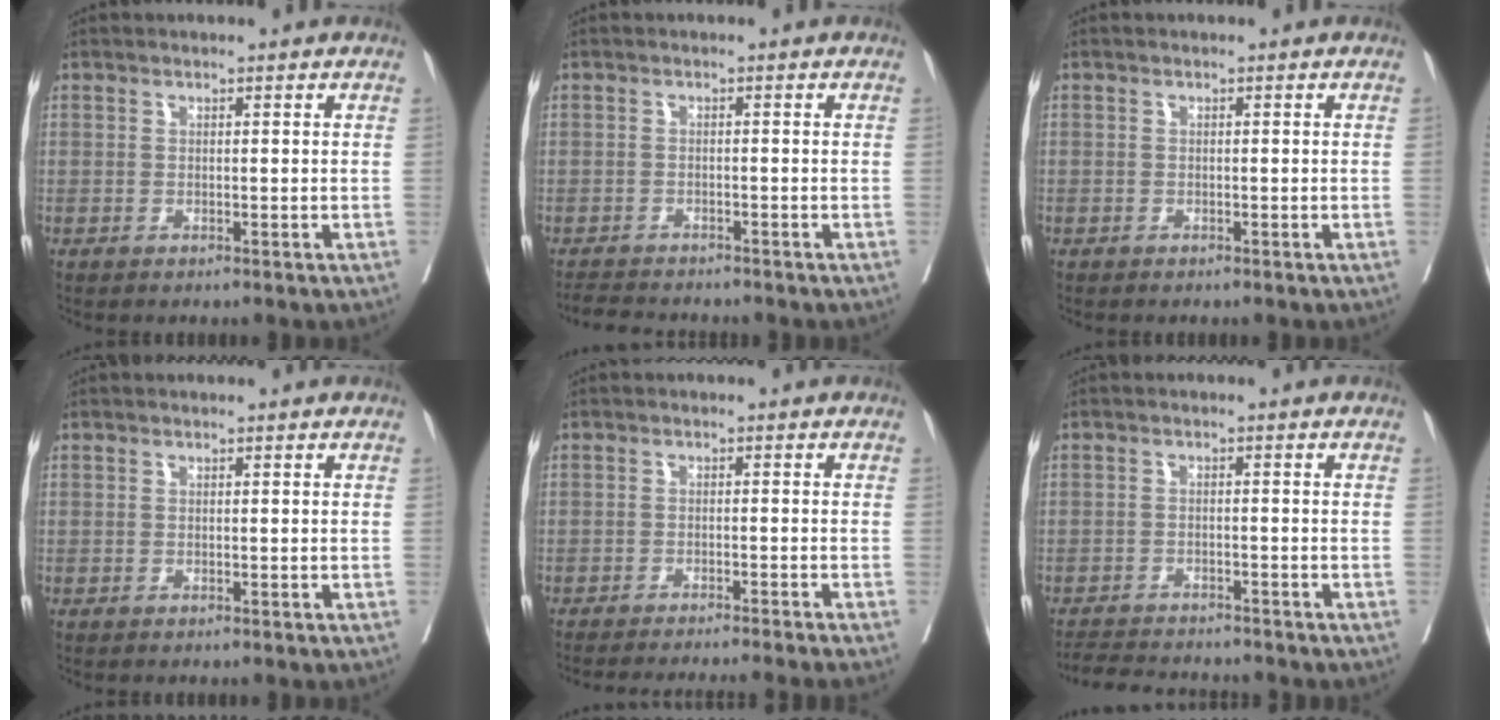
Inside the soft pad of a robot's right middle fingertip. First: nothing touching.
{"total": 5.3, "force": [-5.0, 0.7, 1.4], "torque": [-0.019, -0.014, -0.079]}
{"total": 0.0}
{"total": 0.0}
{"total": 12.5, "force": [-11.4, -1.2, 5.0], "torque": [-0.044, -0.031, -0.153]}
{"total": 7.4, "force": [-7.1, 0.9, 1.8], "torque": [-0.027, -0.006, -0.109]}